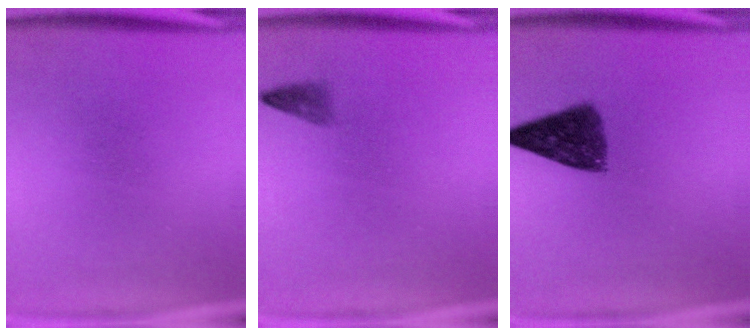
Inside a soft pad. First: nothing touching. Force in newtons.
{"total": 1.2}
{"total": 8.1}